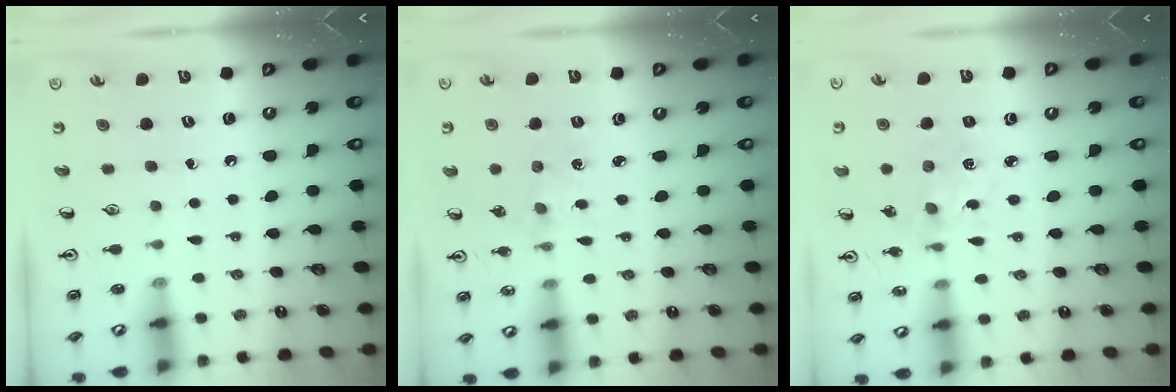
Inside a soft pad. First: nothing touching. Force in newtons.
{"total": 2.2, "press": 2.2, "slide": 0.2}
{"total": 1.3, "press": 1.3, "slide": 0.1}